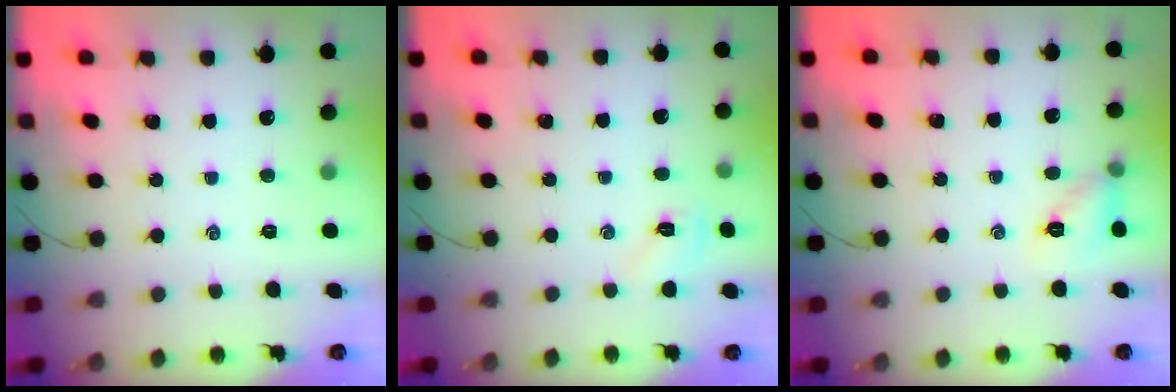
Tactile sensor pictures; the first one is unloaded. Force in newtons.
{"total": 4.7, "press": 4.5, "slide": 1.2}
{"total": 8.1, "press": 8.0, "slide": 1.1}